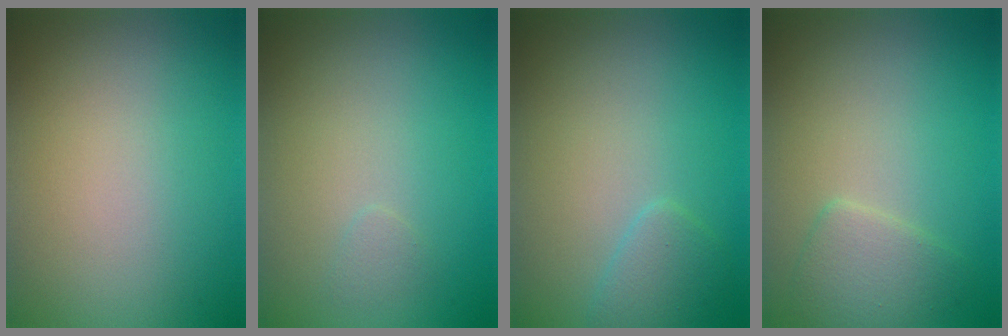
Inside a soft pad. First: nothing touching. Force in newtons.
{"total": 0.6, "press": 0.6, "slide": 0.1}
{"total": 1.7, "press": 1.7, "slide": 0.1}
{"total": 2.4, "press": 2.4, "slide": 0.1}